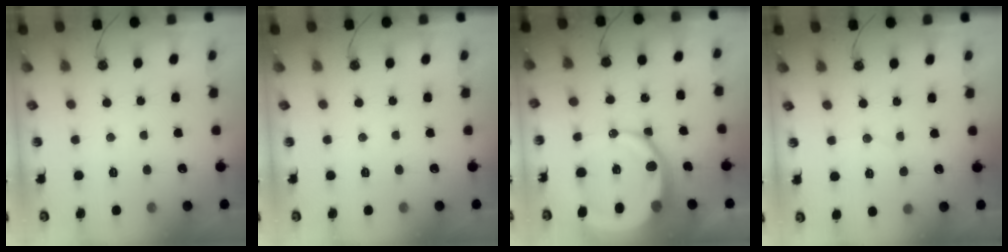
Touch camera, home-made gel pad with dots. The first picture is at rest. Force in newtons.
{"total": 0.0}
{"total": 17.8, "press": 17.6, "slide": 2.1}
{"total": 2.7, "press": 2.6, "slide": 0.7}